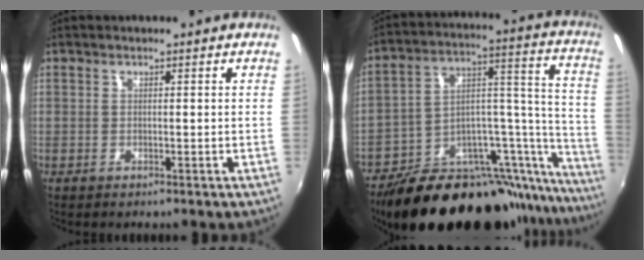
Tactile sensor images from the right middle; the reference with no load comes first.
{"total": 31.4, "force": [-23.7, 11.6, 17.0], "torque": [-0.202, 0.036, -0.343]}